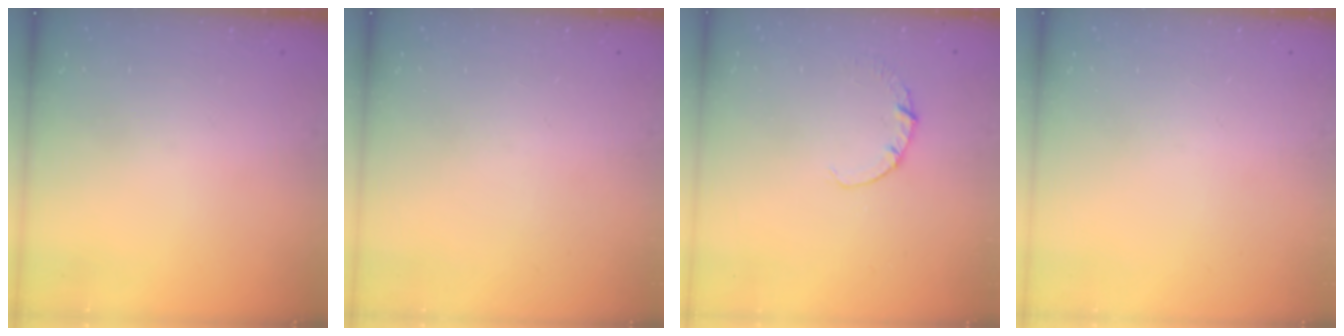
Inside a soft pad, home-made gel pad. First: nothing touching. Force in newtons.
{"total": 0.0}
{"total": 1.9, "press": 1.9, "slide": 0.3}
{"total": 0.0}